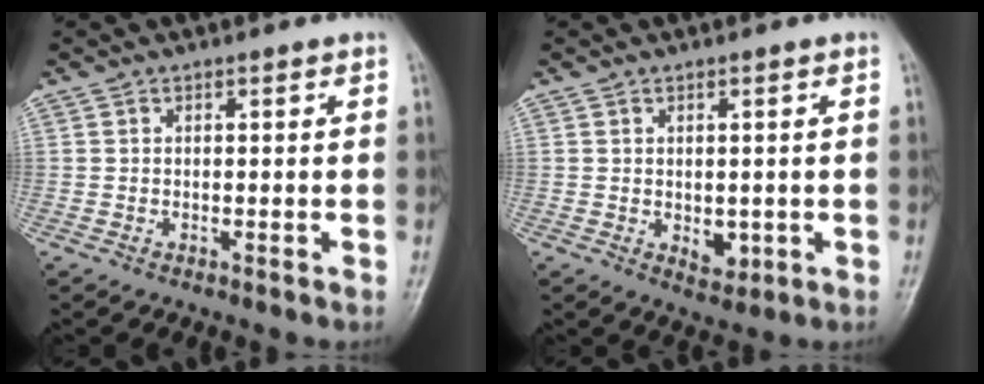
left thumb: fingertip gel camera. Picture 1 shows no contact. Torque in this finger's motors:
{"motor_torque": [0.02, 0.06, 0.09, -0.12, 0.01]}